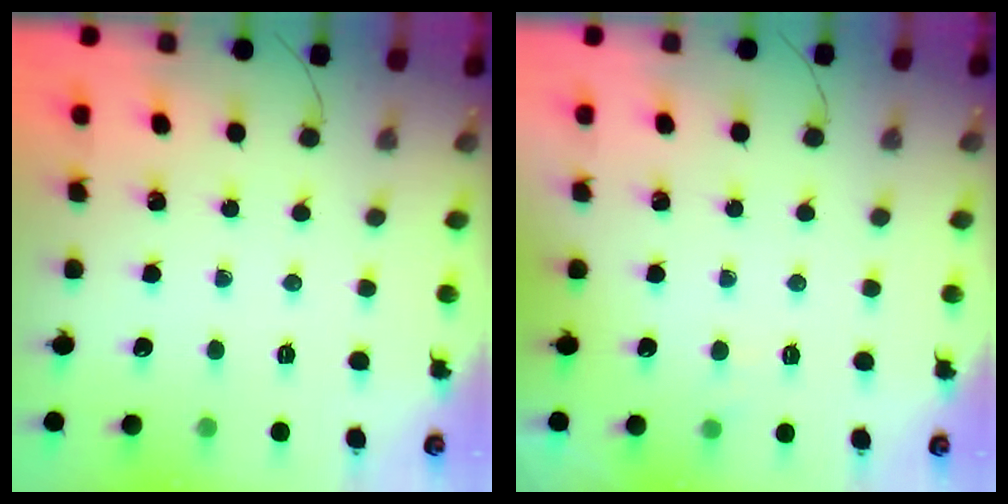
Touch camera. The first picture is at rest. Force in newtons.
{"total": 2.3, "press": 2.0, "slide": 1.2}